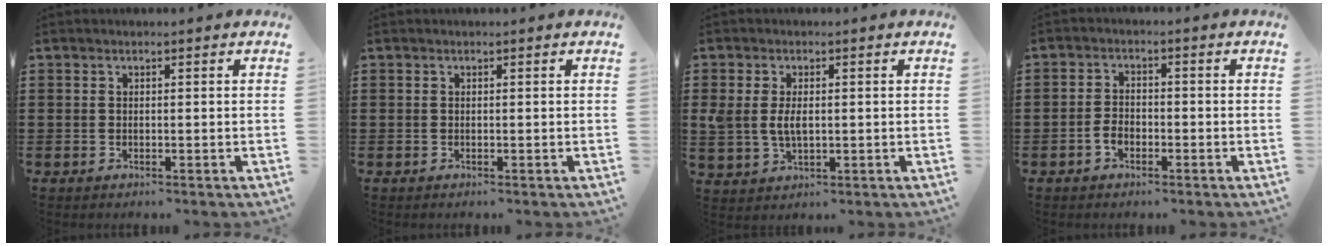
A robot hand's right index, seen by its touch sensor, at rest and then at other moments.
{"total": 0.0}
{"total": 4.1, "force": [0.3, 2.4, 3.3], "torque": [-0.084, 0.004, 0.000]}
{"total": 2.5, "force": [-1.3, 1.5, 1.6], "torque": [-0.039, 0.000, -0.028]}